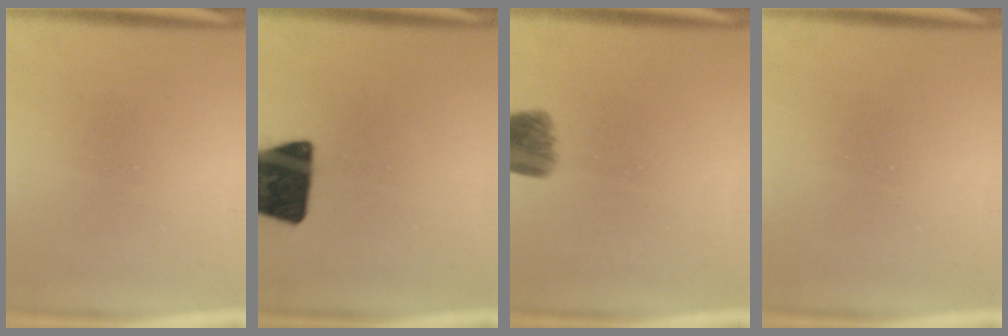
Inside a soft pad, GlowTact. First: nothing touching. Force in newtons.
{"total": 18.9}
{"total": 6.4}
{"total": 0.0}